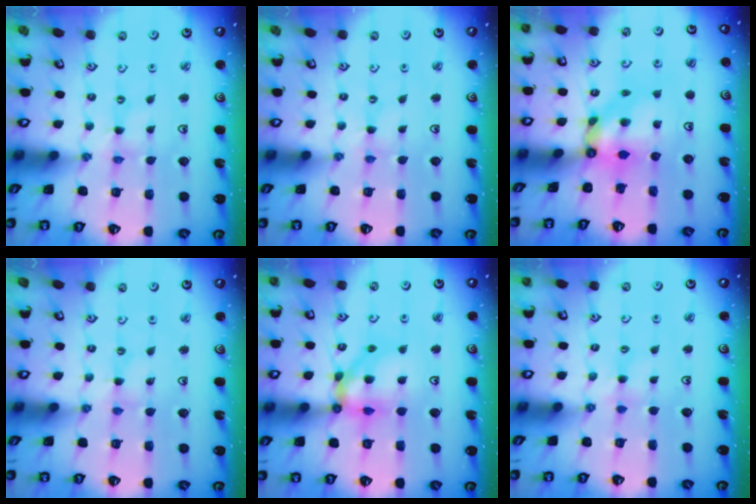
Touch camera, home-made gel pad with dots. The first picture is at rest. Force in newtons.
{"total": 0.0}
{"total": 7.1, "press": 7.1, "slide": 0.5}
{"total": 0.0}
{"total": 12.5, "press": 12.4, "slide": 1.6}
{"total": 2.3, "press": 2.3, "slide": 0.4}